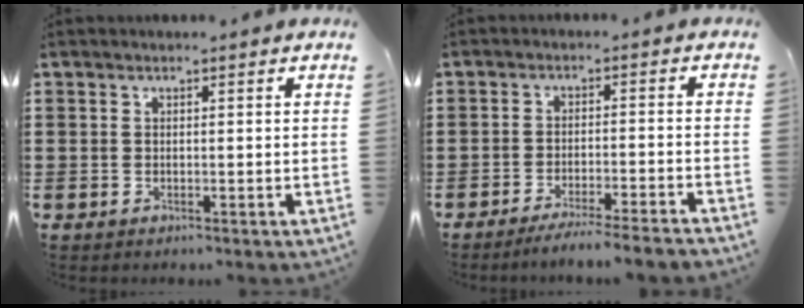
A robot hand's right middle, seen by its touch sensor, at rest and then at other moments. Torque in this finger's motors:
{"motor_torque": [2.14, 0.00, 0.25, 0.05]}